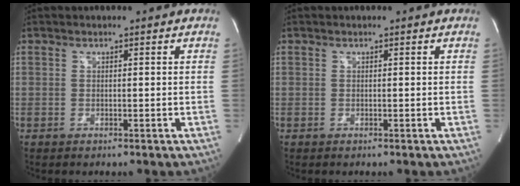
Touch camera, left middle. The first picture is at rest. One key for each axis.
{"total": 0.0}